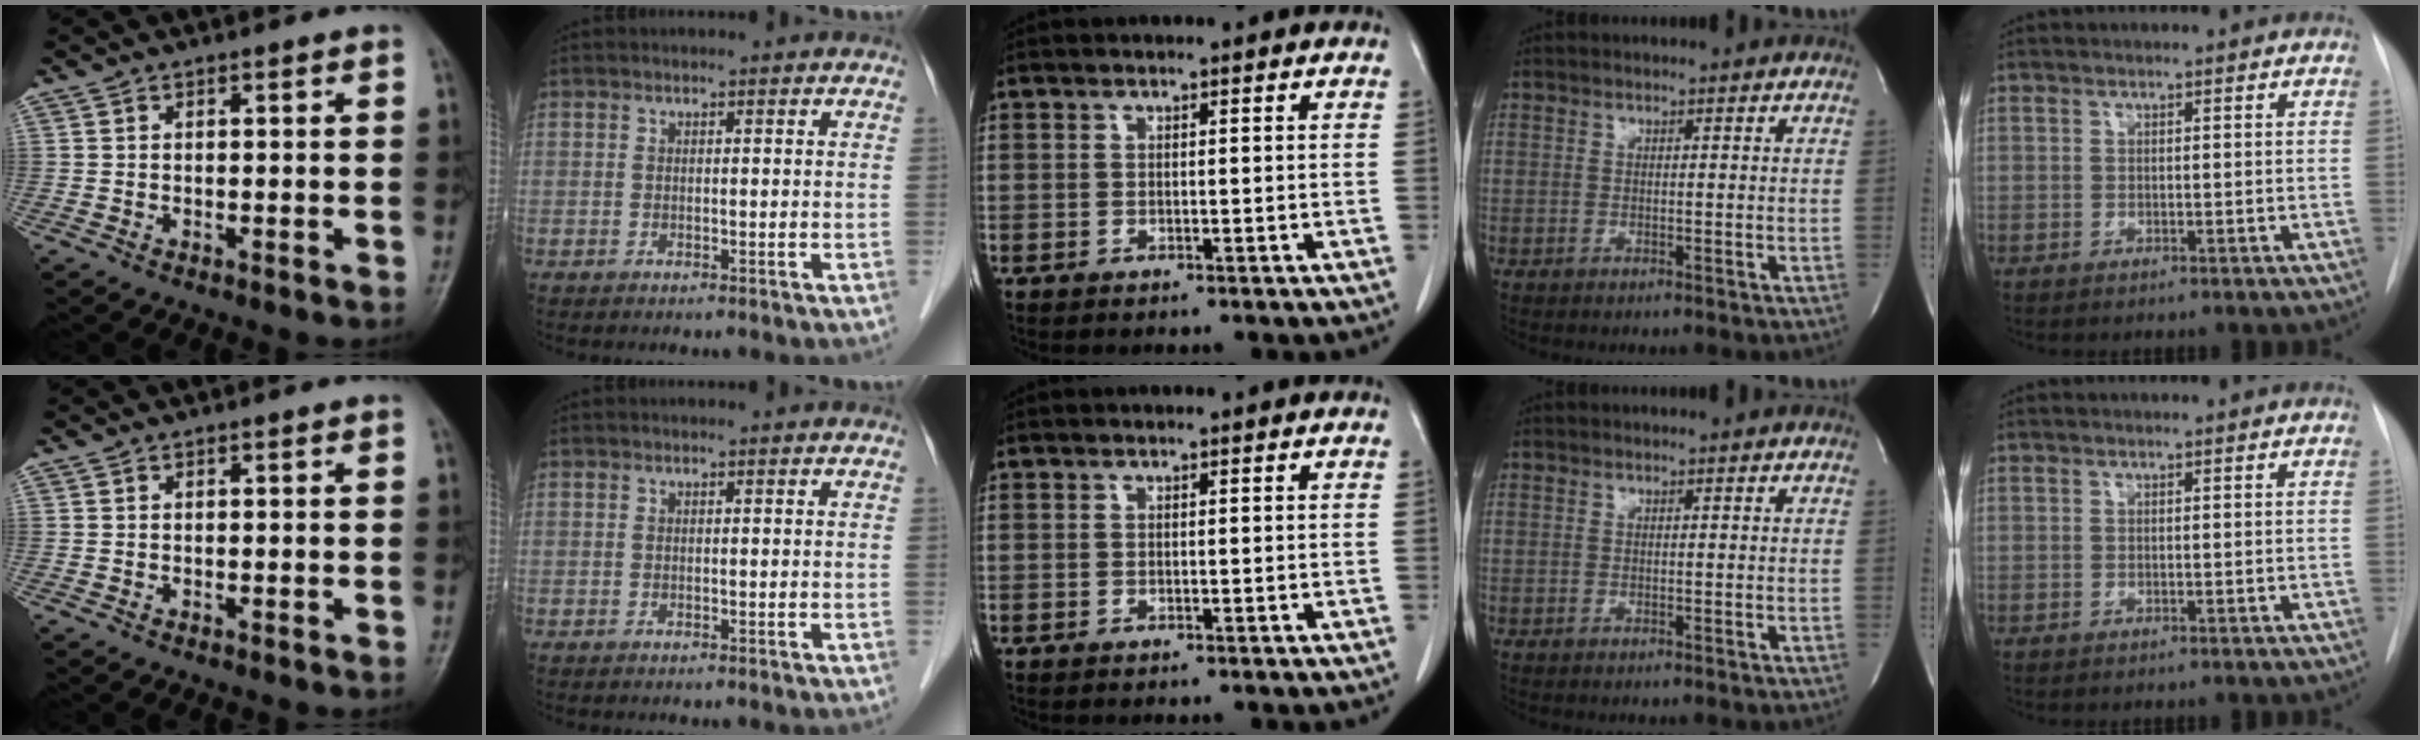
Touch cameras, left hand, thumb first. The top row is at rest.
{}